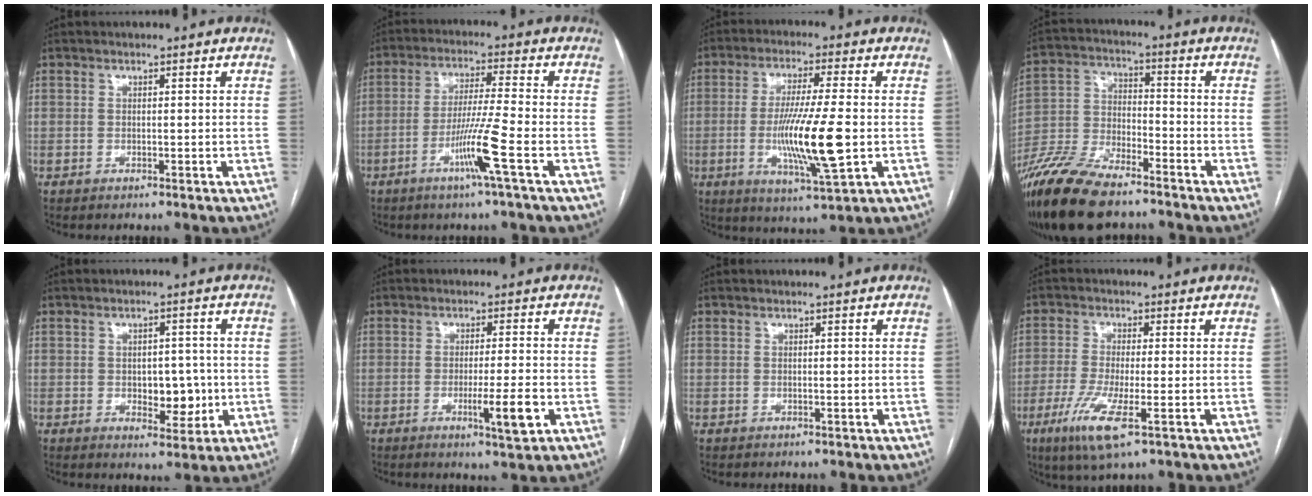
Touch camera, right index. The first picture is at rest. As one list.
[{"total": 7.9, "force": [-3.6, -1.6, 6.8], "torque": [-0.129, -0.011, -0.072]}, {"total": 12.5, "force": [-2.0, 0.5, 12.4], "torque": [-0.234, -0.020, -0.035]}, {"total": 13.8, "force": [-10.9, 4.1, 7.3], "torque": [-0.150, -0.009, -0.205]}, {"total": 5.3, "force": [-0.7, 3.1, 4.2], "torque": [-0.049, 0.002, 0.000]}, {"total": 5.4, "force": [-1.9, -0.1, 5.0], "torque": [-0.078, -0.011, -0.027]}, {"total": 0.0}, {"total": 7.6, "force": [-3.5, 1.2, 6.6], "torque": [-0.142, -0.020, -0.065]}]